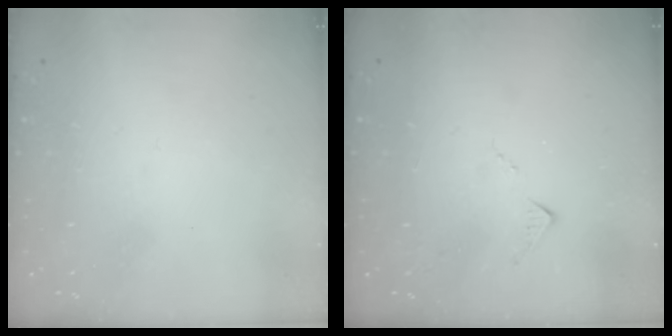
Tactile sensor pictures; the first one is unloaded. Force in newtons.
{"total": 5.7, "press": 5.7, "slide": 0.6}